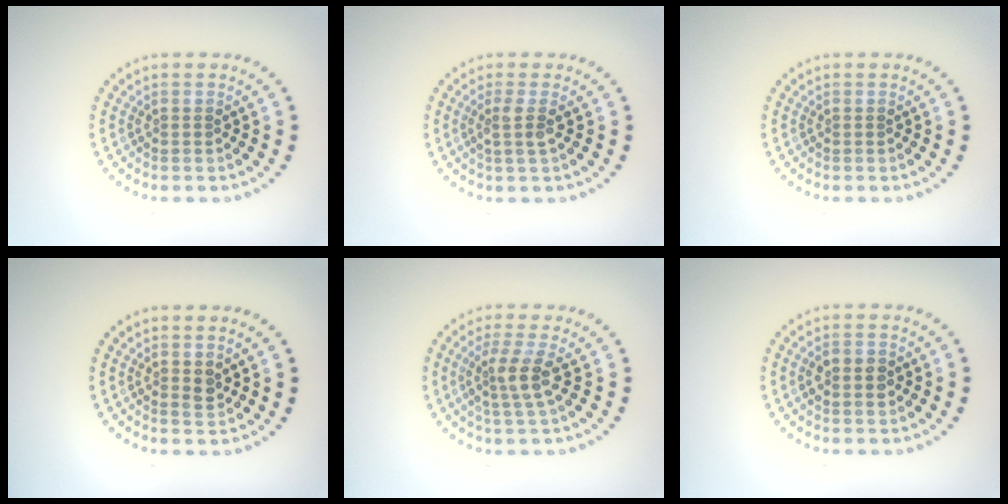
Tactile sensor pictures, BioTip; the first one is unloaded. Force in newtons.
{"total": 1.7, "press": 1.3, "slide": 1.2}
{"total": 0.0}
{"total": 1.1, "press": 1.0, "slide": 0.3}
{"total": 2.7, "press": 2.1, "slide": 1.6}
{"total": 2.6, "press": 2.6, "slide": 0.2}